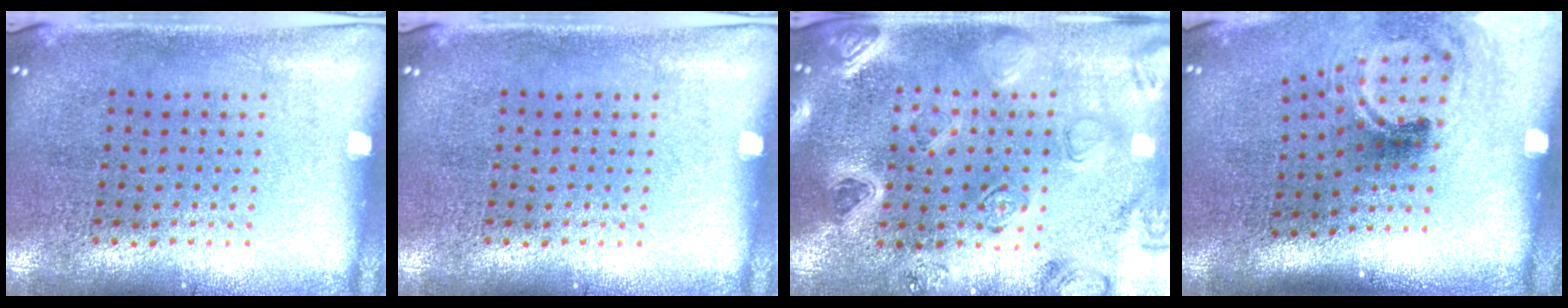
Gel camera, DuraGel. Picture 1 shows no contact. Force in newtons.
{"total": 0.0}
{"total": 2.2, "press": 2.2, "slide": 0.4}
{"total": 1.9, "press": 1.2, "slide": 1.5}